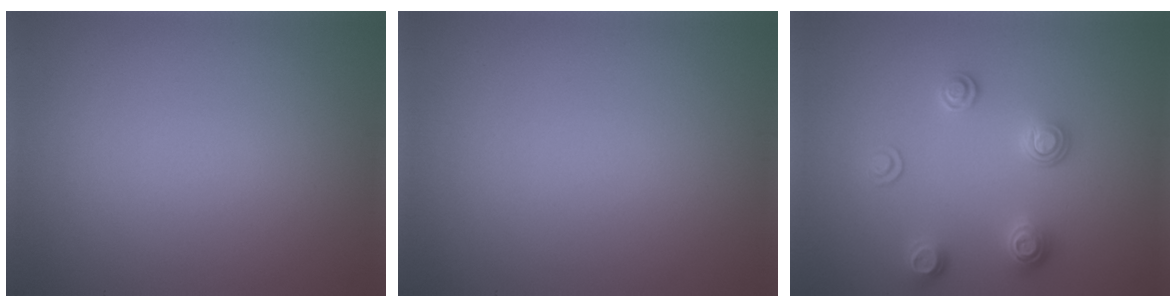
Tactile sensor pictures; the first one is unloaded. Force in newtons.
{"total": 0.0}
{"total": 2.7, "press": 2.5, "slide": 0.9}